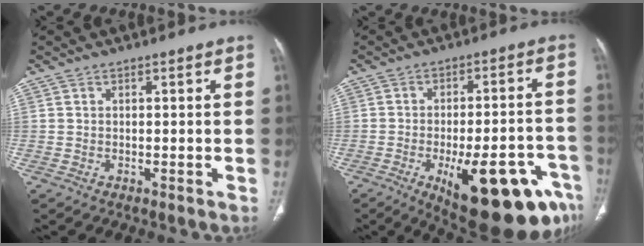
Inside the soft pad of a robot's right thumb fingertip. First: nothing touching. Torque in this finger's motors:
{"motor_torque": [3.13, 1.88, 1.34, -1.43, 0.46]}